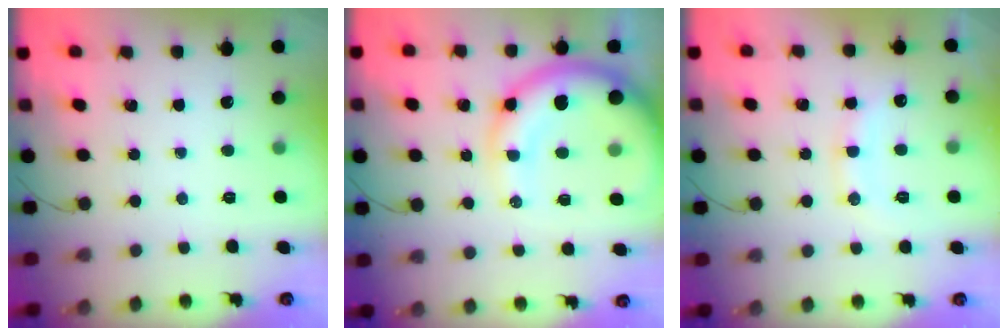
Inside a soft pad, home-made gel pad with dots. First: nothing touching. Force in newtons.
{"total": 15.8, "press": 15.4, "slide": 3.5}
{"total": 11.3, "press": 11.3, "slide": 1.2}